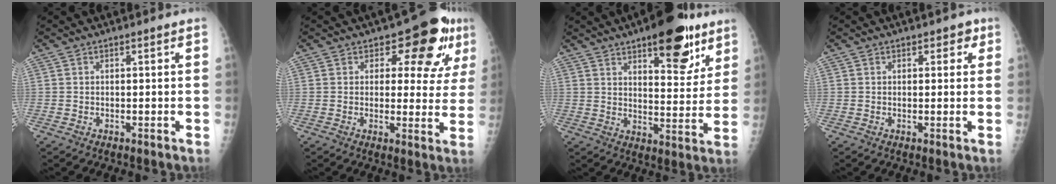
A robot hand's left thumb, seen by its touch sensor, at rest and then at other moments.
{"total": 11.0, "force": [5.3, 6.2, 7.4], "torque": [-0.045, -0.020, 0.062]}
{"total": 16.3, "force": [9.7, 6.5, 11.4], "torque": [-0.107, -0.047, 0.137]}
{"total": 2.3, "force": [1.2, 1.7, 1.1], "torque": [0.011, -0.002, 0.009]}